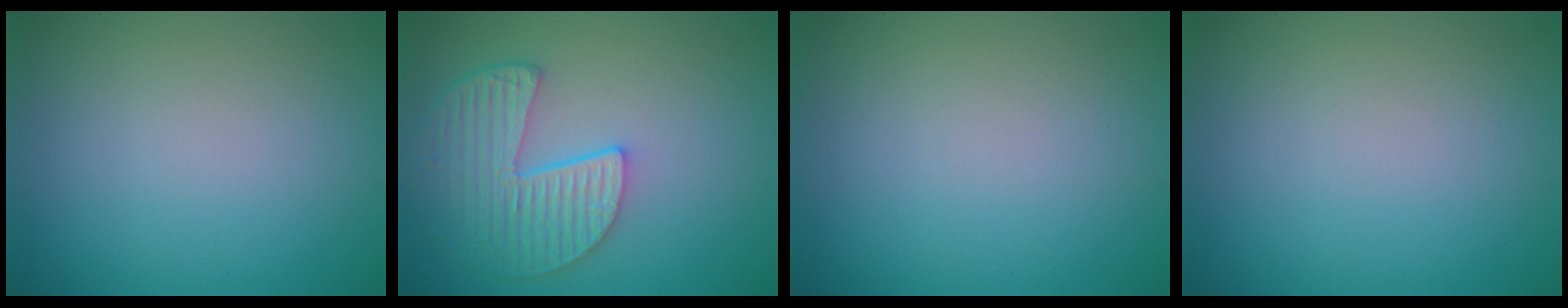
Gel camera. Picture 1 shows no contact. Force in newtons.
{"total": 5.3, "press": 4.3, "slide": 3.1}
{"total": 0.0}
{"total": 0.0}